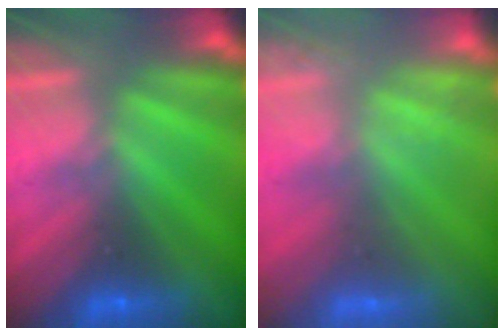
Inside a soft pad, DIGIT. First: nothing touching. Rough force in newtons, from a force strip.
{"total": 1.9}